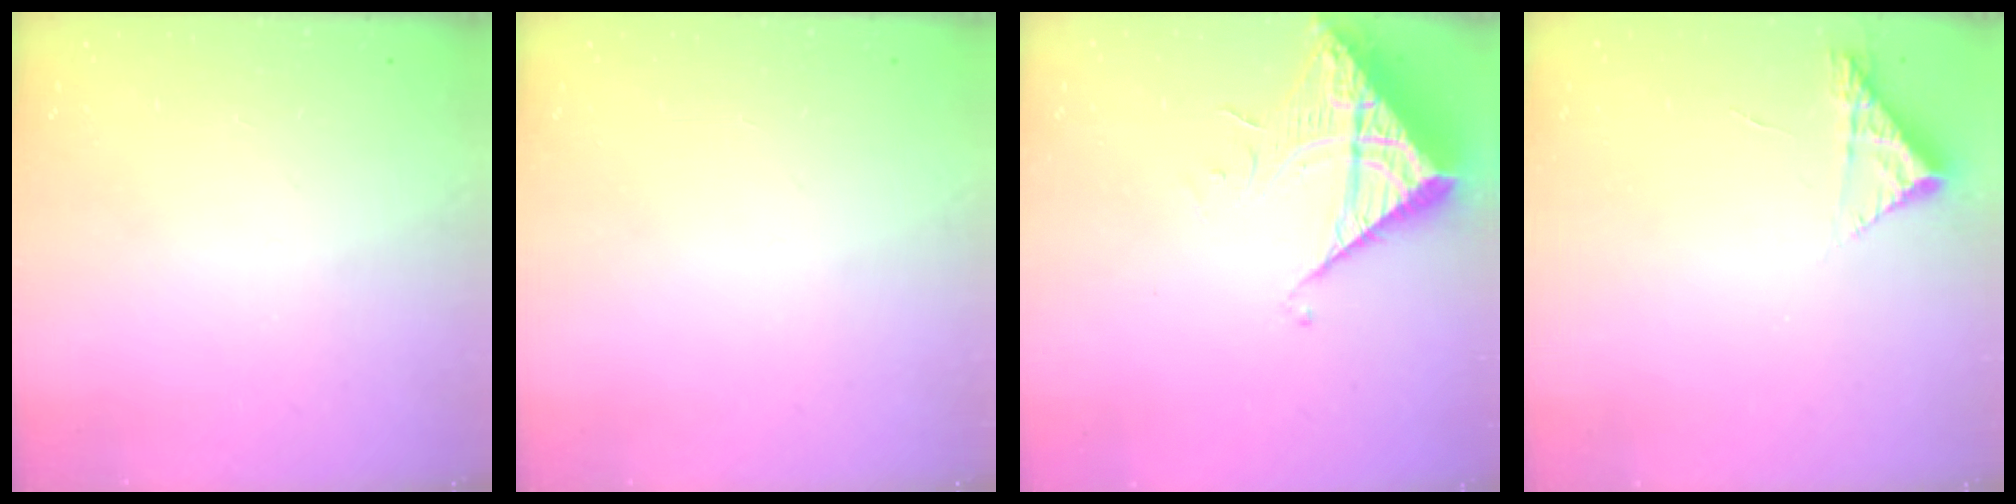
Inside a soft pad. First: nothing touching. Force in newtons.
{"total": 0.0}
{"total": 9.1, "press": 9.1, "slide": 0.9}
{"total": 4.3, "press": 4.3, "slide": 0.3}